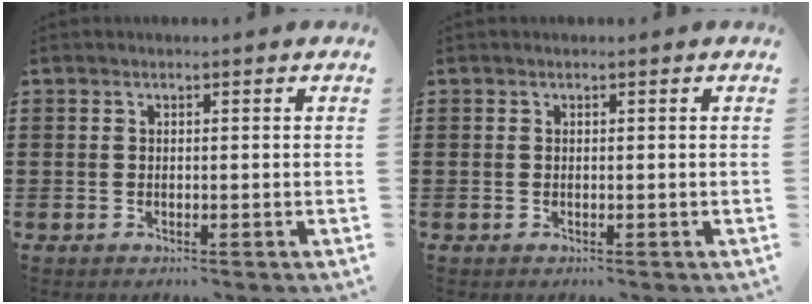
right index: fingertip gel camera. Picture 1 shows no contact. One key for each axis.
{"total": 0.0}